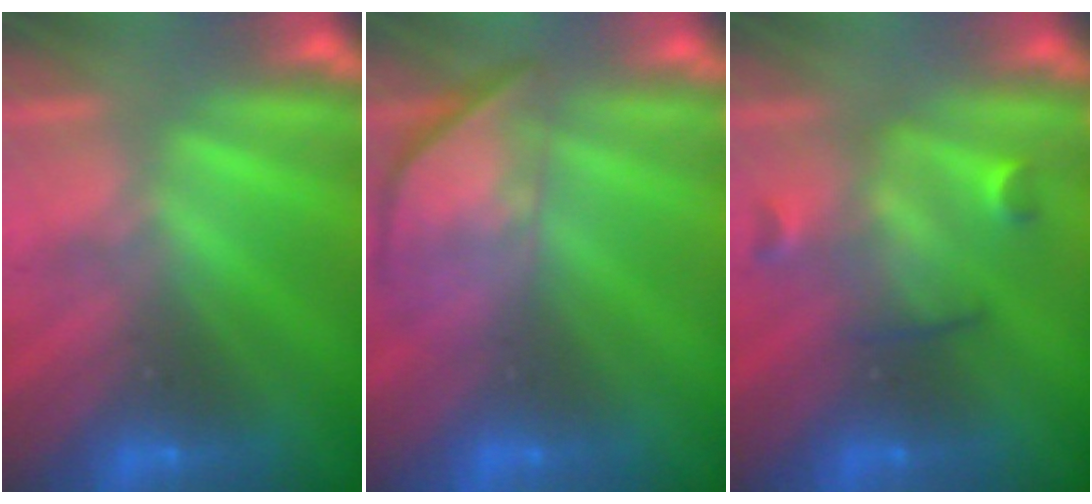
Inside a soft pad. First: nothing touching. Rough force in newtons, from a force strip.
{"total": 3.8}
{"total": 3.0}